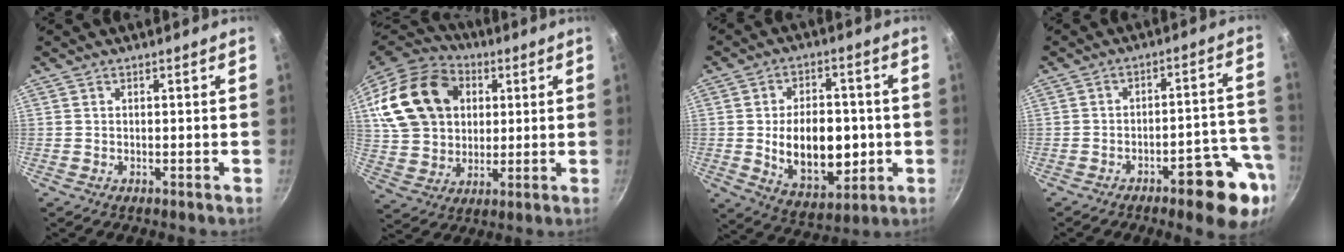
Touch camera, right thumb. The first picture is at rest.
{"total": 23.3, "force": [6.3, 17.8, 13.8], "torque": [-0.253, 0.019, 0.117]}
{"total": 16.0, "force": [-1.2, 10.1, 12.3], "torque": [-0.156, -0.003, -0.005]}
{"total": 12.9, "force": [-6.4, 4.0, 10.5], "torque": [-0.090, 0.049, -0.081]}